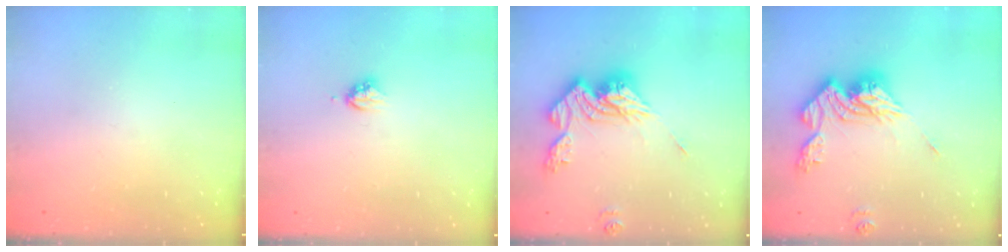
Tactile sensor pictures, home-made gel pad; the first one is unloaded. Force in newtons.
{"total": 3.4, "press": 3.4, "slide": 0.4}
{"total": 15.1, "press": 15.1, "slide": 0.3}
{"total": 15.1, "press": 15.1, "slide": 0.3}